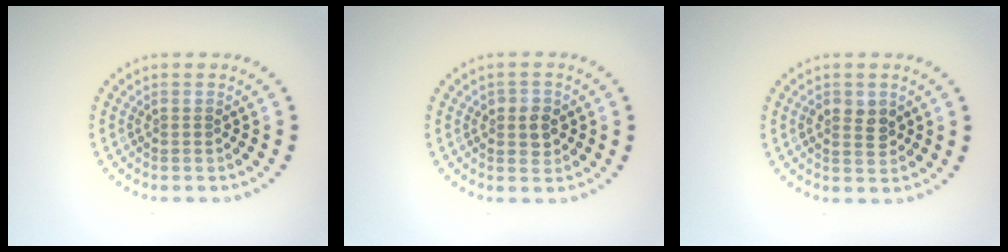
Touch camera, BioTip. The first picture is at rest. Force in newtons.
{"total": 2.0, "press": 1.9, "slide": 0.4}
{"total": 2.2, "press": 2.2, "slide": 0.2}